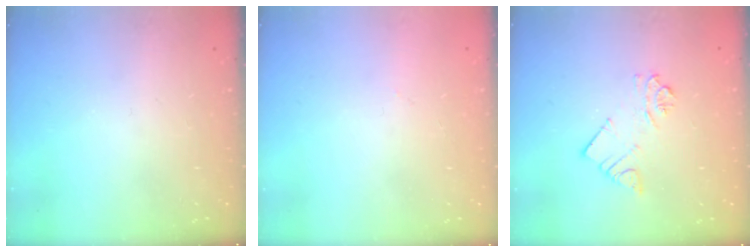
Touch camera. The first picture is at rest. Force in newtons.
{"total": 0.0}
{"total": 5.0, "press": 5.0, "slide": 0.1}